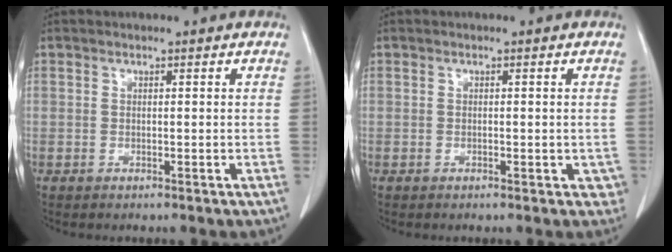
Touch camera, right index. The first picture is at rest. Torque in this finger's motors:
{"motor_torque": [-0.01, -0.01, 0.00, 0.00]}